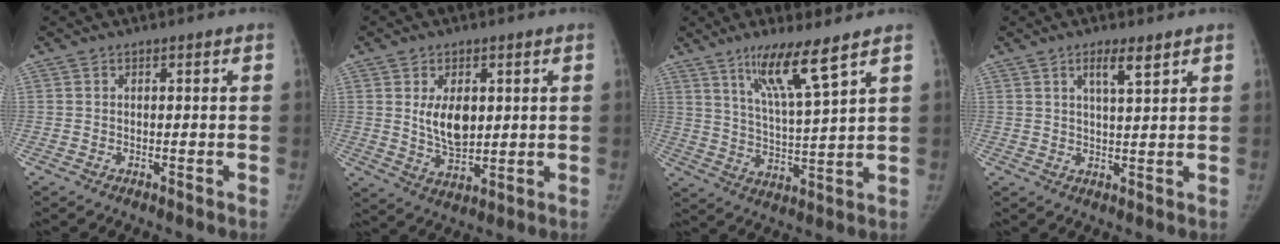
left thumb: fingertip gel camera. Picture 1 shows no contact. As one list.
[{"total": 8.1, "force": [1.7, 4.9, 6.2], "torque": [-0.083, -0.023, 0.039]}, {"total": 11.1, "force": [7.2, 0.7, 8.5], "torque": [-0.154, -0.047, 0.137]}, {"total": 4.4, "force": [2.7, 0.9, 3.4], "torque": [-0.057, -0.017, 0.049]}]